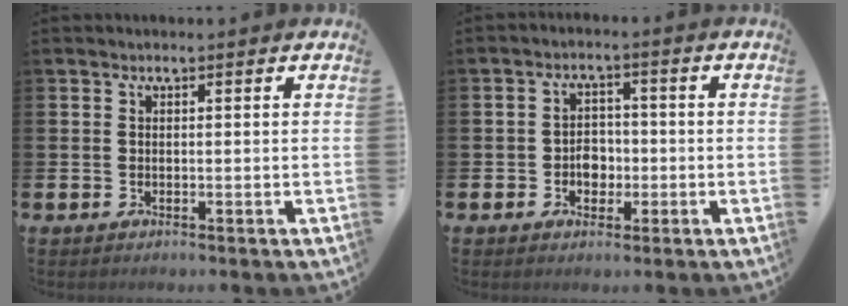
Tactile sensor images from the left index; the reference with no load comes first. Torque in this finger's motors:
{"motor_torque": [0.57, 0.09, 0.08, 0.01]}